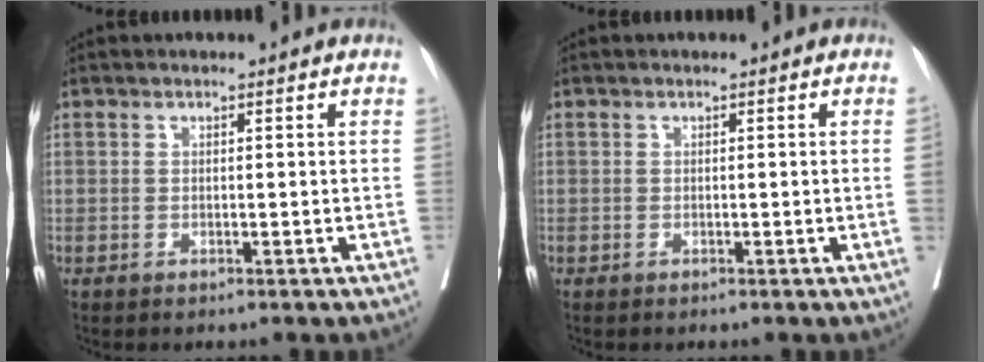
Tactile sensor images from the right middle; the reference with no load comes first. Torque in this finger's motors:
{"motor_torque": [1.08, -1.06, -0.63, -0.21]}